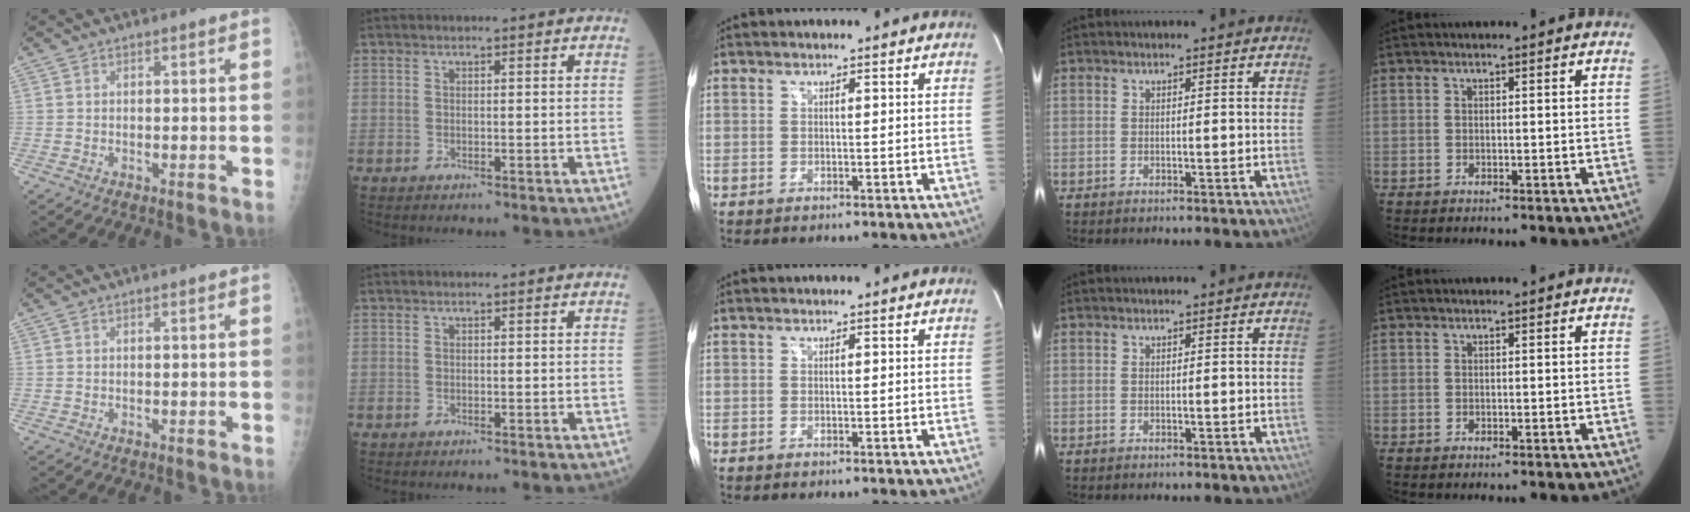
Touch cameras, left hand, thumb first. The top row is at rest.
{}